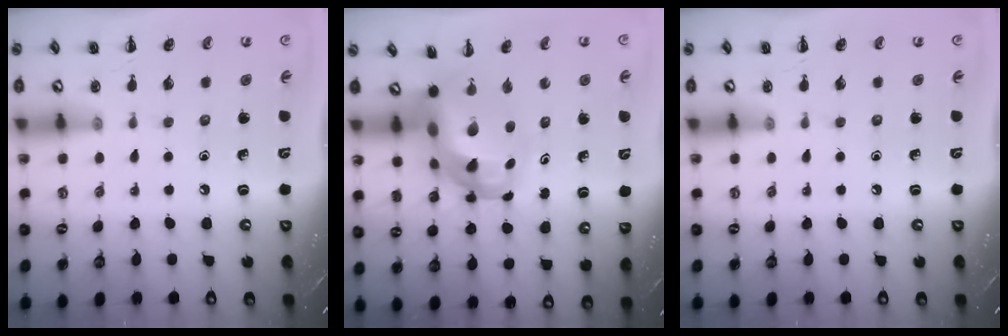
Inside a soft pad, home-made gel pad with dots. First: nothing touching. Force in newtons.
{"total": 7.4, "press": 7.1, "slide": 2.0}
{"total": 0.0}